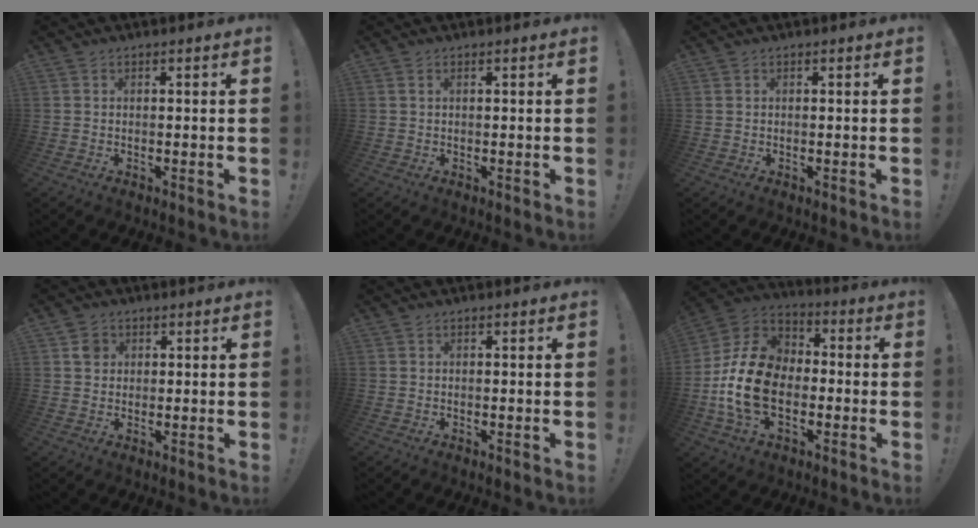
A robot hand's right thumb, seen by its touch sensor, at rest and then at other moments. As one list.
[{"total": 1.0, "force": [0.4, 0.3, 0.8], "torque": [-0.023, 0.004, 0.009]}, {"total": 0.0}, {"total": 3.3, "force": [1.2, 3.0, 0.8], "torque": [-0.003, -0.002, 0.021]}, {"total": 0.0}, {"total": 18.9, "force": [-3.9, 13.2, 12.9], "torque": [-0.247, 0.038, -0.061]}]